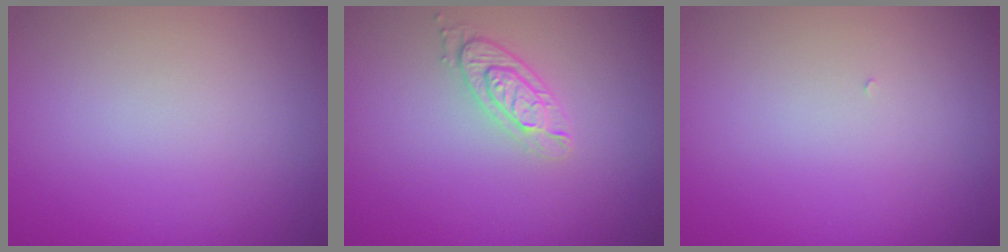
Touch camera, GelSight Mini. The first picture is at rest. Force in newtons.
{"total": 2.8, "press": 2.2, "slide": 1.7}
{"total": 0.0}